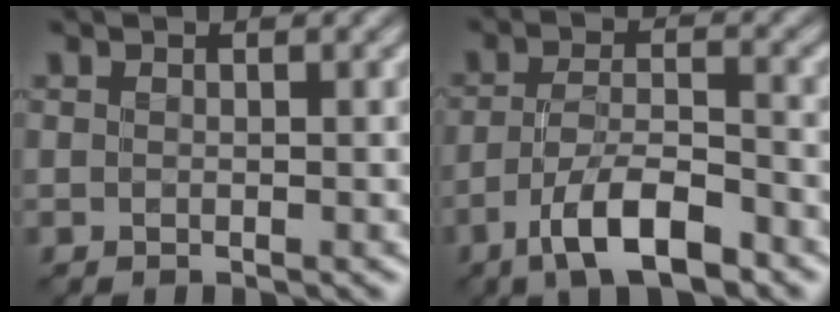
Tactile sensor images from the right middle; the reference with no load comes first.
{"total": 6.4, "force": [-4.1, 1.8, 4.5], "torque": [-0.083, 0.004, -0.076]}